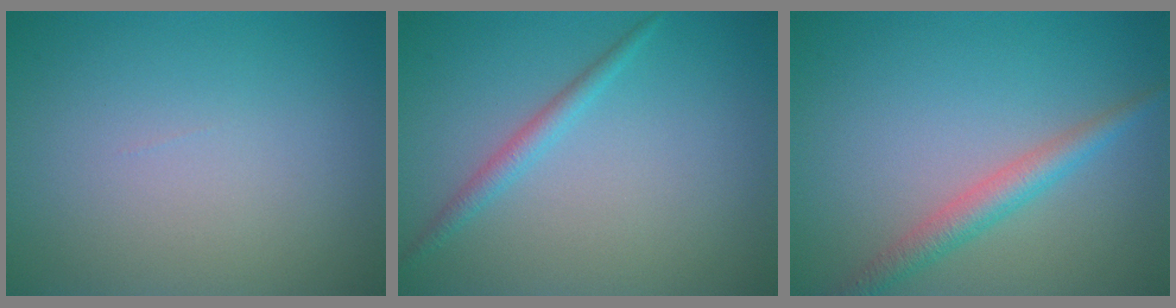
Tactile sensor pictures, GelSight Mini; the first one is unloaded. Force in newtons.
{"total": 1.6, "press": 1.6, "slide": 0.0}
{"total": 2.7, "press": 2.7, "slide": 0.0}